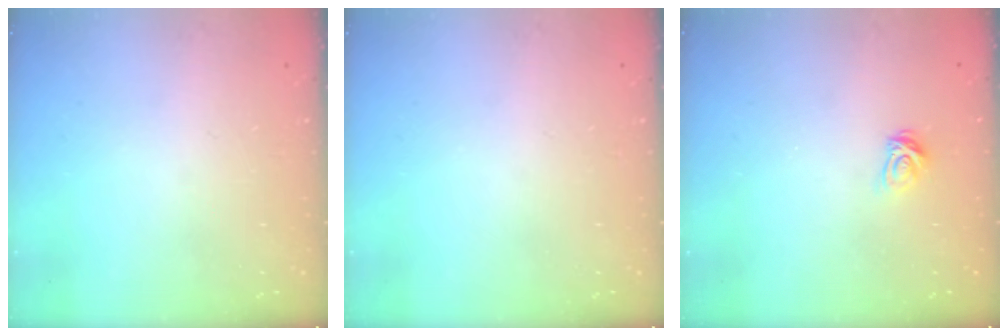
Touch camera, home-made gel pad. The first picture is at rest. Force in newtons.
{"total": 0.0}
{"total": 4.8, "press": 4.8, "slide": 0.4}